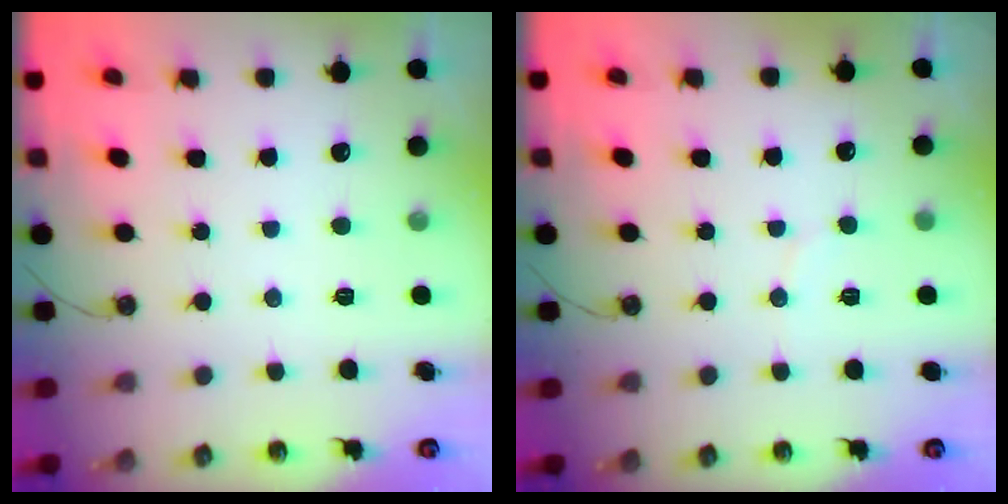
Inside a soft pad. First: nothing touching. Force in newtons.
{"total": 3.9, "press": 3.9, "slide": 0.6}